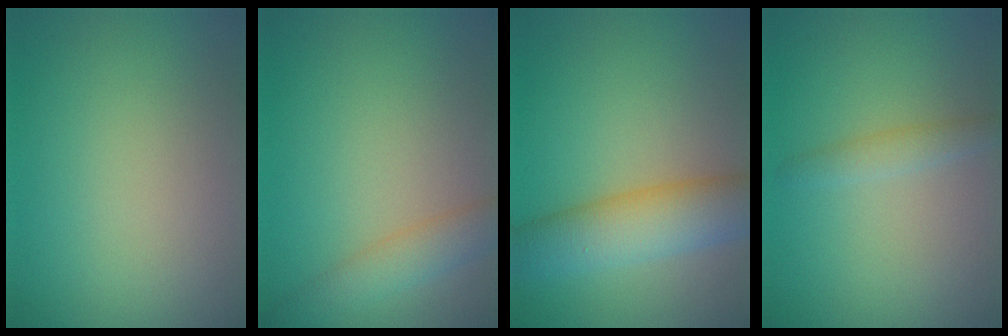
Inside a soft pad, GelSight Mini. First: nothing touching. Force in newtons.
{"total": 3.0, "press": 3.0, "slide": 0.1}
{"total": 6.9, "press": 6.9, "slide": 0.1}
{"total": 1.5, "press": 1.5, "slide": 0.0}